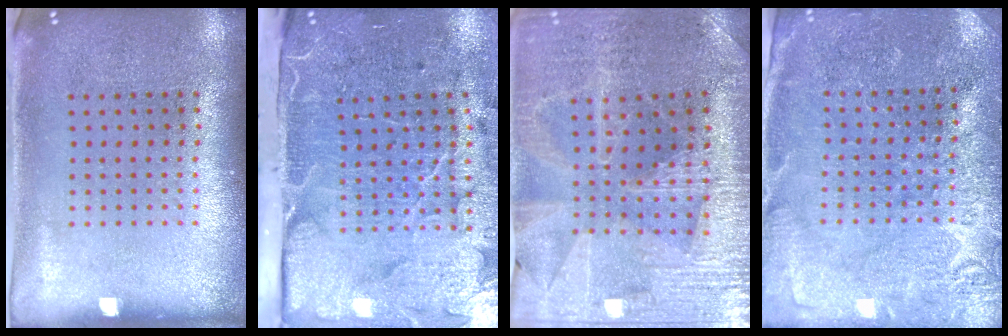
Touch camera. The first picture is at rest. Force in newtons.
{"total": 5.1, "press": 4.0, "slide": 3.2}
{"total": 3.0, "press": 2.9, "slide": 0.5}
{"total": 3.1, "press": 3.1, "slide": 0.4}